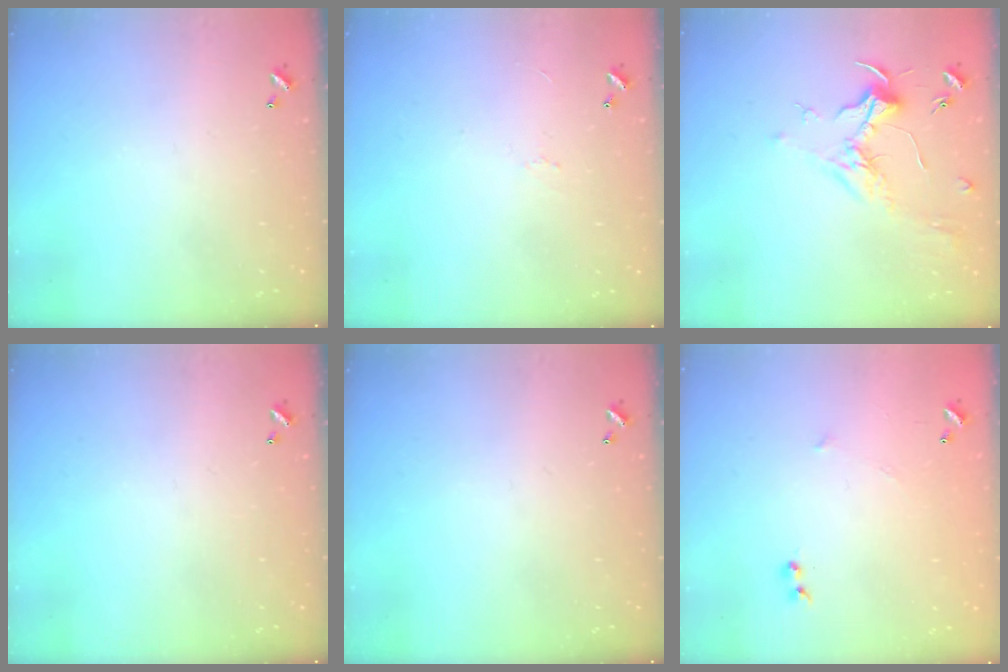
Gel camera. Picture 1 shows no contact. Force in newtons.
{"total": 2.3, "press": 2.2, "slide": 0.6}
{"total": 1.8, "press": 1.7, "slide": 0.6}
{"total": 0.0}
{"total": 0.0}
{"total": 6.1, "press": 6.0, "slide": 0.9}